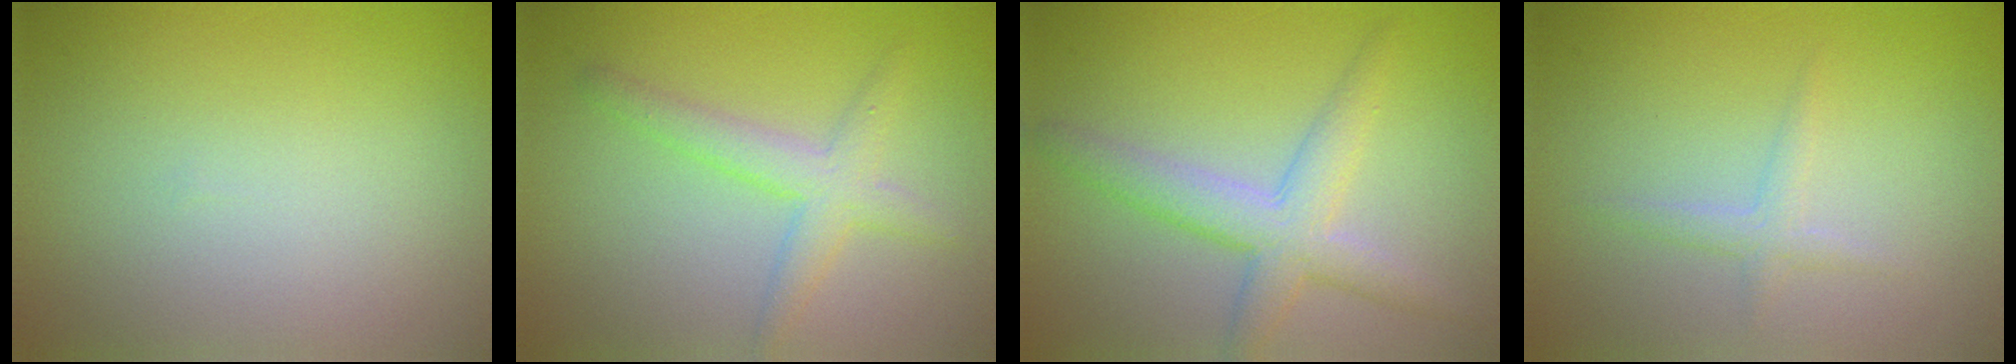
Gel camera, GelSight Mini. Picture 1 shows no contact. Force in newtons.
{"total": 3.0, "press": 3.0, "slide": 0.1}
{"total": 4.2, "press": 4.2, "slide": 0.1}
{"total": 1.3, "press": 1.3, "slide": 0.0}